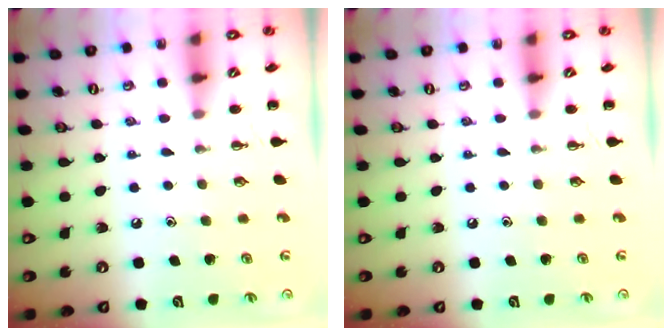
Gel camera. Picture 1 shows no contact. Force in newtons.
{"total": 0.0}